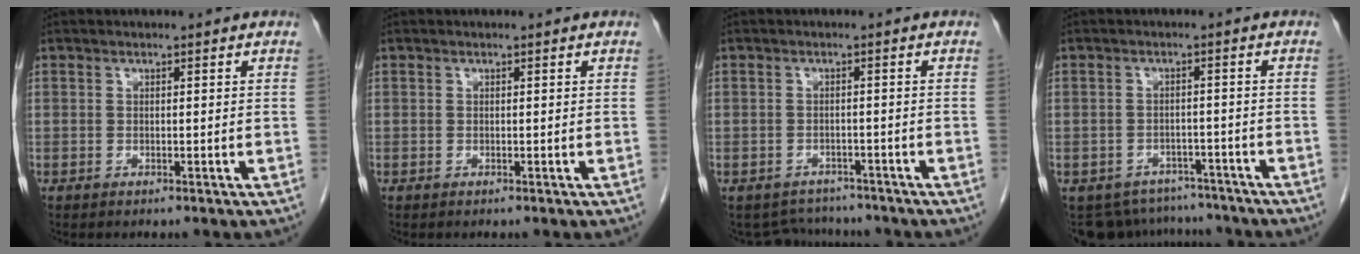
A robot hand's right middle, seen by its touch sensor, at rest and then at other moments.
{"total": 0.0}
{"total": 5.0, "force": [-4.6, 1.9, -0.4], "torque": [0.007, 0.010, -0.062]}
{"total": 9.5, "force": [-8.5, 4.3, 0.7], "torque": [-0.008, 0.013, -0.107]}